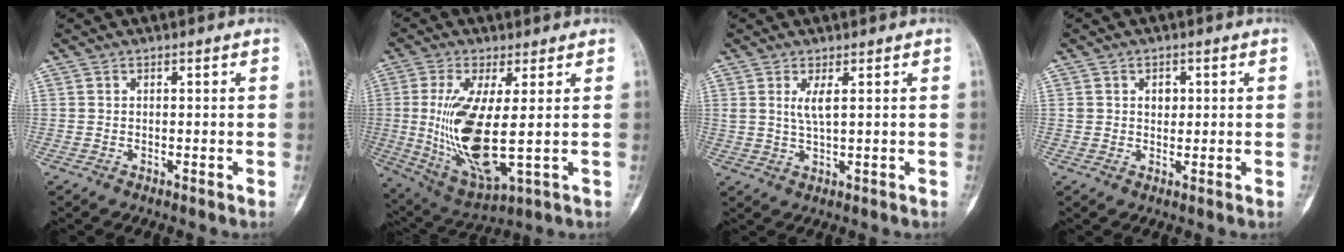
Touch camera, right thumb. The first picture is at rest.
{"total": 15.7, "force": [0.1, 4.9, 14.9], "torque": [-0.312, -0.026, 0.019]}
{"total": 3.2, "force": [1.1, 0.5, 2.9], "torque": [-0.065, -0.013, 0.029]}
{"total": 2.6, "force": [0.7, 2.1, 1.4], "torque": [-0.004, -0.002, 0.011]}